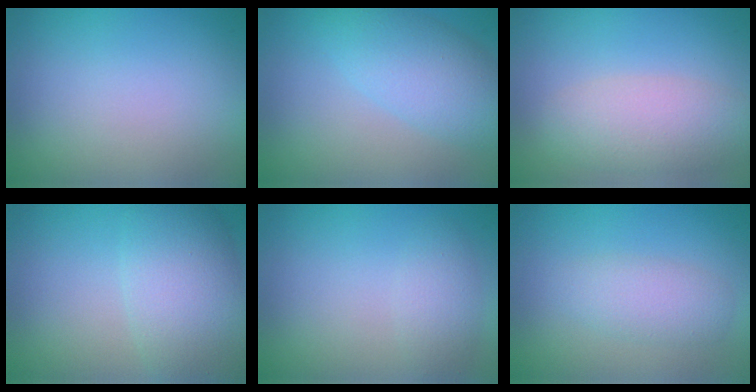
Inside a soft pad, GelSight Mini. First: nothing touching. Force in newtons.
{"total": 4.7, "press": 4.7, "slide": 0.2}
{"total": 4.3, "press": 4.3, "slide": 0.3}
{"total": 7.2, "press": 7.2, "slide": 0.4}
{"total": 2.0, "press": 2.0, "slide": 0.0}
{"total": 2.5, "press": 2.5, "slide": 0.0}